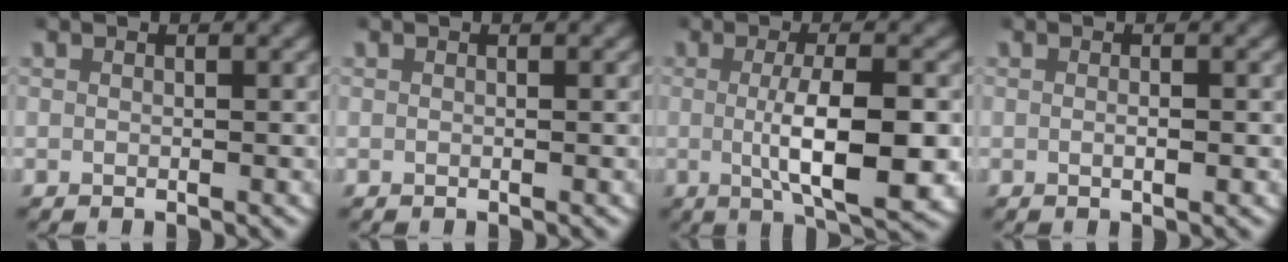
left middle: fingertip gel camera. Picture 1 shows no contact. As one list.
[{"total": 0.0}, {"total": 6.7, "force": [-0.7, 1.7, 6.4], "torque": [-0.105, -0.010, -0.007]}, {"total": 0.7, "force": [-0.1, 0.1, 0.7], "torque": [-0.012, -0.001, -0.002]}]